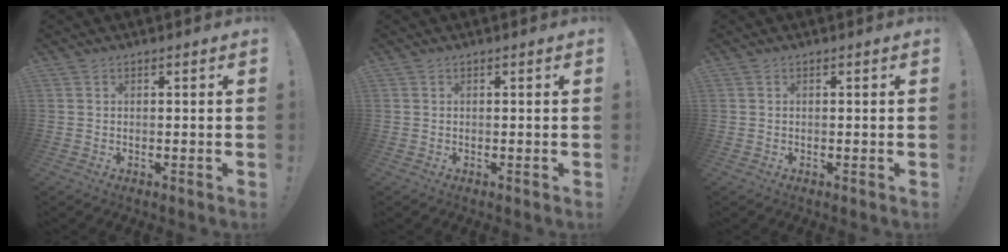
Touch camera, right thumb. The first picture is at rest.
{"total": 0.0}
{"total": 0.0}